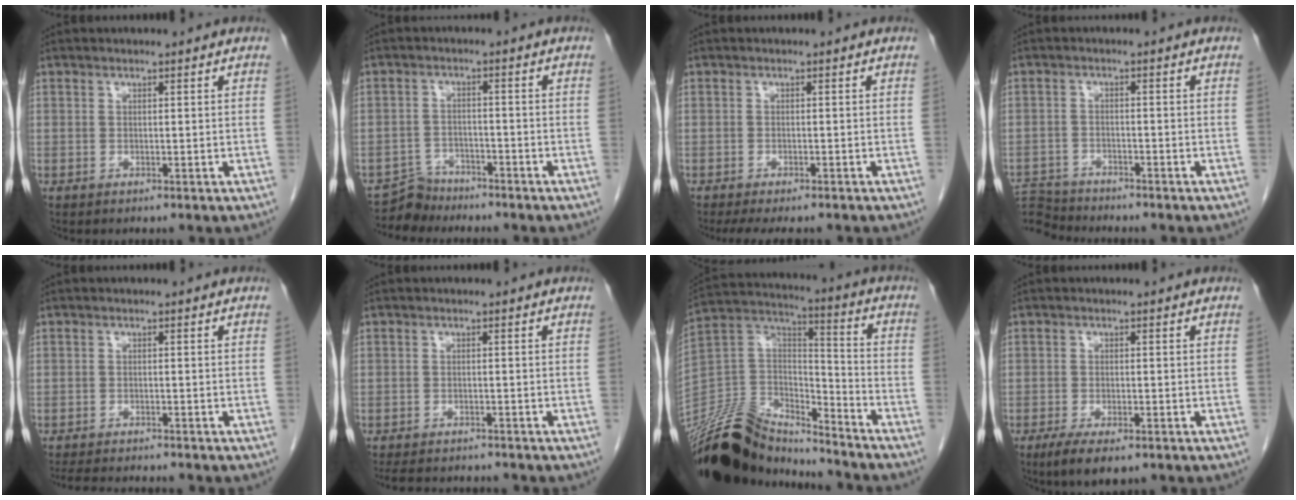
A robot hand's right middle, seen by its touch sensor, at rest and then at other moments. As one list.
[{"total": 4.1, "force": [-3.8, 1.4, -1.0], "torque": [0.018, 0.001, -0.068]}, {"total": 6.8, "force": [-5.7, 1.8, 3.2], "torque": [-0.042, -0.010, -0.083]}, {"total": 6.9, "force": [-6.8, 1.3, -0.2], "torque": [-0.002, 0.004, -0.128]}, {"total": 6.7, "force": [-6.3, 0.7, 2.3], "torque": [-0.034, -0.012, -0.097]}, {"total": 7.8, "force": [-7.2, 1.8, 2.4], "torque": [-0.037, -0.006, -0.102]}, {"total": 18.3, "force": [-16.8, 5.2, 5.3], "torque": [-0.096, 0.042, -0.297]}, {"total": 5.7, "force": [-3.9, 1.6, 3.8], "torque": [-0.067, -0.012, -0.060]}]